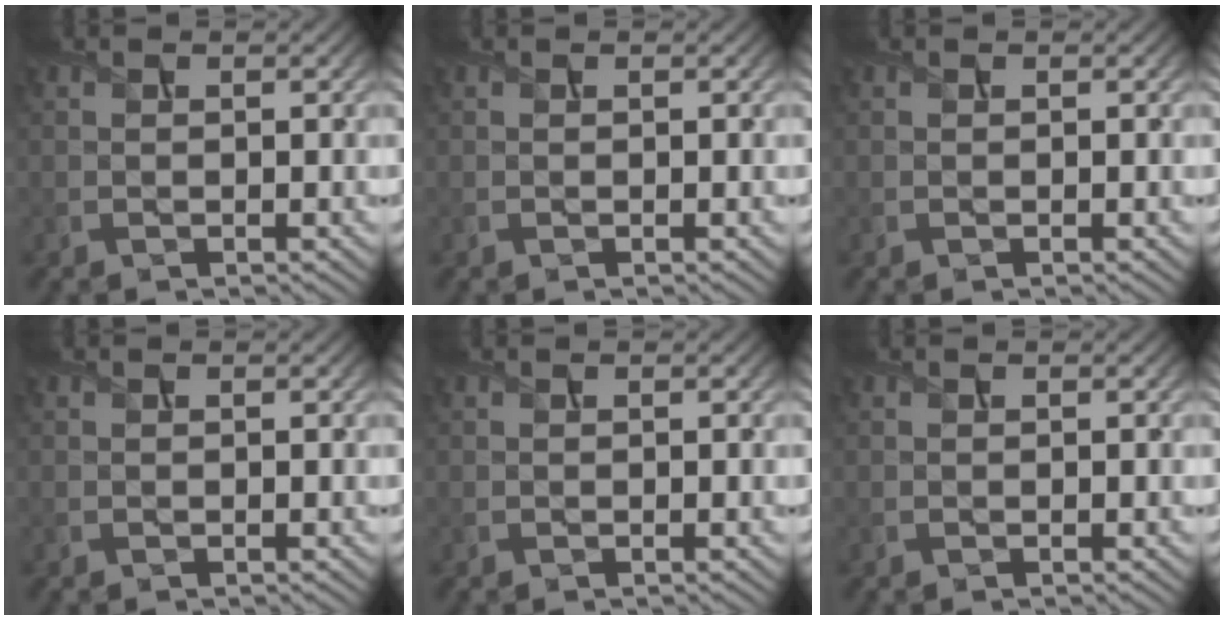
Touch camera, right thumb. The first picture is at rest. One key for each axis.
{"total": 0.0}
{"total": 0.0}
{"total": 0.0}
{"total": 0.0}
{"total": 0.0}